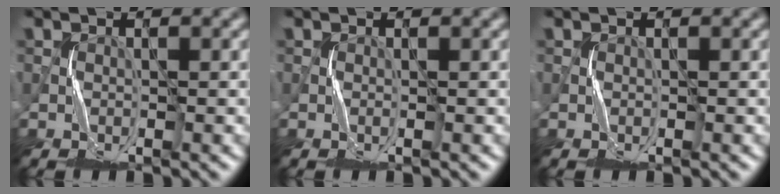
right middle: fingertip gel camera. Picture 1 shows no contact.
{"total": 0.0}
{"total": 0.0}